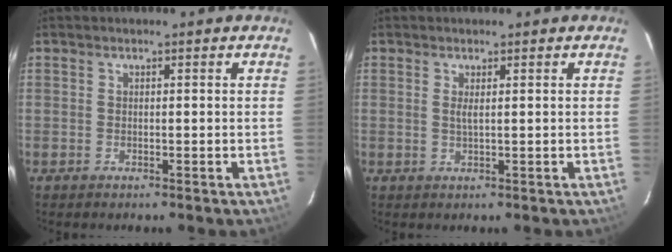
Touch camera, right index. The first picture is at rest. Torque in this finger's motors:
{"motor_torque": [0.13, 0.08, 0.14, 0.01]}